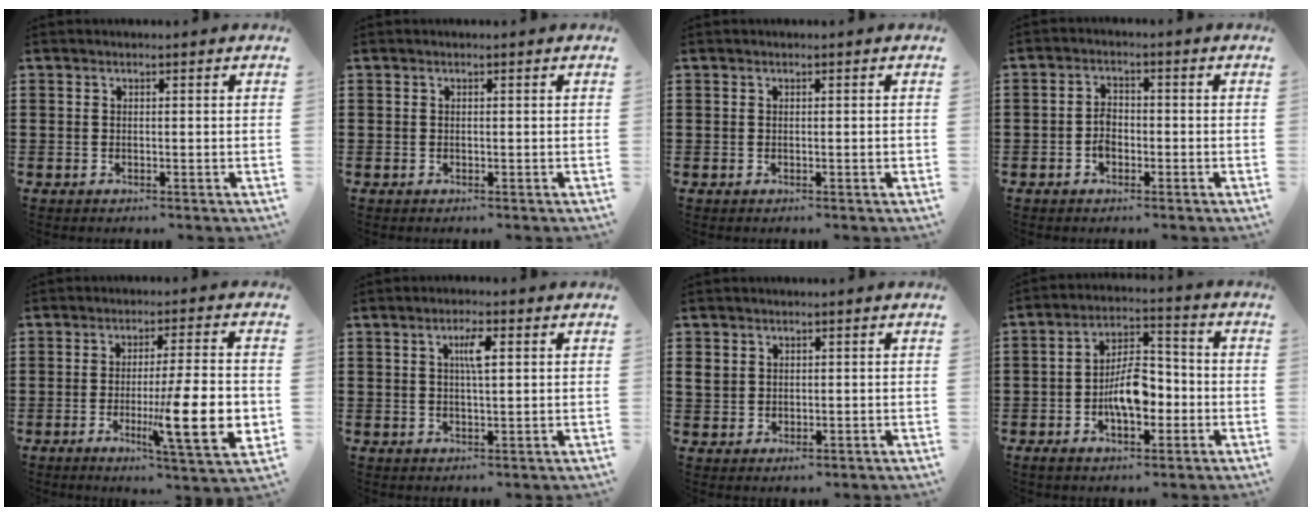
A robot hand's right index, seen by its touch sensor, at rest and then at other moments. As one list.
[{"total": 0.0}, {"total": 0.7, "force": [-0.1, 0.1, 0.7], "torque": [-0.012, -0.001, -0.002]}, {"total": 2.8, "force": [-1.1, 1.7, 2.0], "torque": [-0.045, 0.000, -0.023]}, {"total": 14.0, "force": [-2.7, 2.4, 13.6], "torque": [-0.208, -0.018, -0.042]}, {"total": 3.6, "force": [1.0, 0.8, 3.4], "torque": [-0.061, 0.006, 0.011]}, {"total": 1.9, "force": [0.7, 1.6, 0.7], "torque": [-0.020, 0.006, 0.013]}, {"total": 8.4, "force": [-2.2, 4.2, 6.9], "torque": [-0.116, 0.006, -0.046]}]